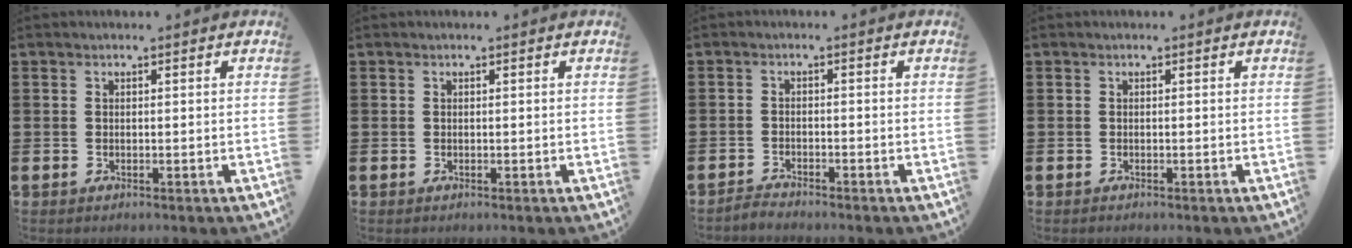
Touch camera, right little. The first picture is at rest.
{"total": 0.0}
{"total": 1.2, "force": [-1.2, 0.0, 0.0], "torque": [-0.004, -0.001, -0.024]}
{"total": 0.0}